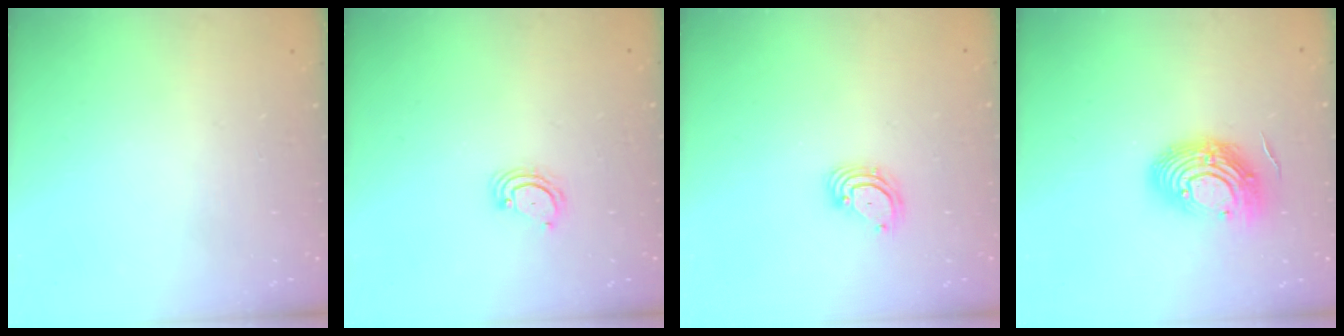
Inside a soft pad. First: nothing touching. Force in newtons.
{"total": 2.3, "press": 2.3, "slide": 0.2}
{"total": 3.4, "press": 3.4, "slide": 0.2}
{"total": 13.5, "press": 13.5, "slide": 1.3}